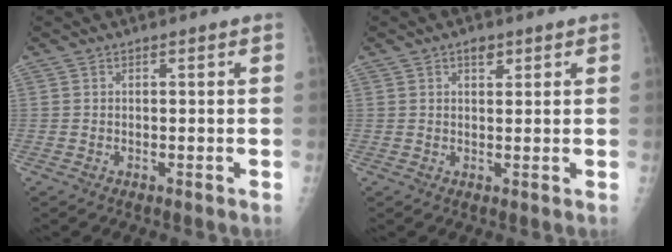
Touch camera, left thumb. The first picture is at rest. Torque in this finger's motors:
{"motor_torque": [0.03, 0.06, -0.12, -0.13, 0.01]}